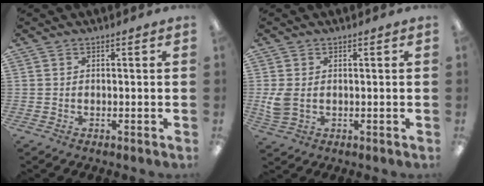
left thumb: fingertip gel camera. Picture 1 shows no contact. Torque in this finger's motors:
{"motor_torque": [-0.07, 0.15, -0.02, 0.01, 0.02]}